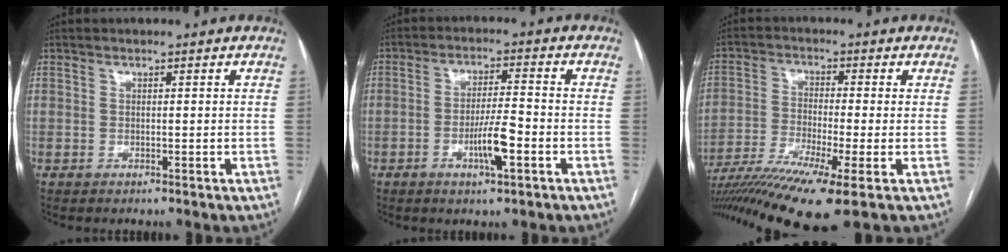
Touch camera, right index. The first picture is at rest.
{"total": 6.2, "force": [-2.4, 0.8, 5.6], "torque": [-0.107, 0.000, -0.041]}
{"total": 14.5, "force": [-9.2, 0.3, 11.2], "torque": [-0.205, -0.032, -0.158]}